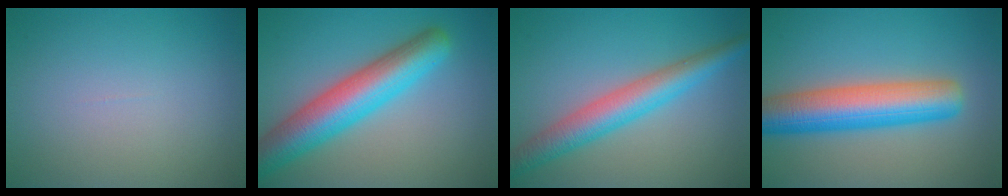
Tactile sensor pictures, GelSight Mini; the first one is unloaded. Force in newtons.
{"total": 8.0, "press": 8.0, "slide": 0.2}
{"total": 5.3, "press": 5.3, "slide": 0.0}
{"total": 8.4, "press": 8.3, "slide": 0.3}